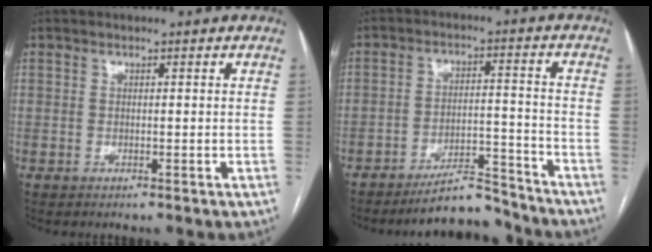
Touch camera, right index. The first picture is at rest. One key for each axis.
{"total": 8.0, "fx": -7.6, "fy": 1.4, "fz": 2.1, "tx": -0.028, "ty": 0.021, "tz": -0.125}